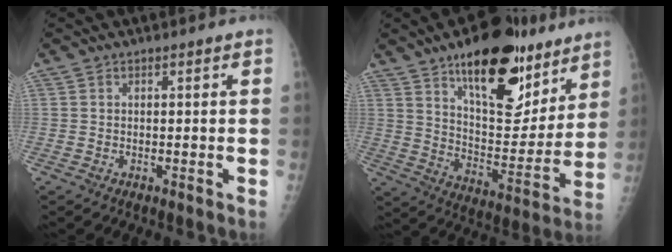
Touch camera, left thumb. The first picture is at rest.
{"total": 23.2, "force": [14.3, 10.1, 15.2], "torque": [-0.171, -0.069, 0.224]}